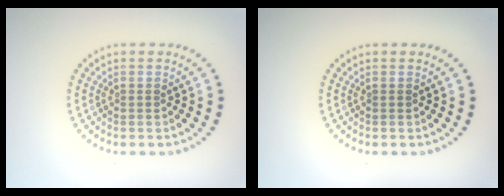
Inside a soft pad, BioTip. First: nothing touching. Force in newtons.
{"total": 0.0}